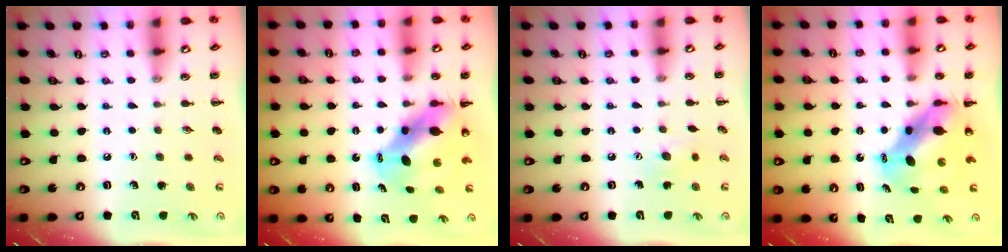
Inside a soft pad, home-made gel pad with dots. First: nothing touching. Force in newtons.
{"total": 8.5, "press": 8.2, "slide": 1.9}
{"total": 6.7, "press": 6.5, "slide": 1.4}
{"total": 8.1, "press": 7.9, "slide": 2.0}